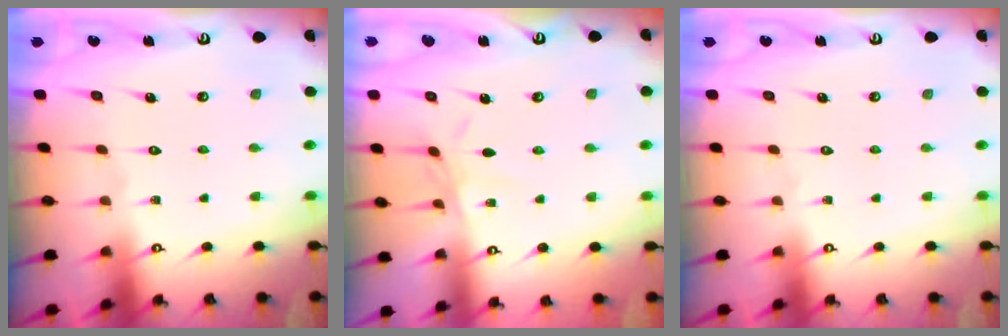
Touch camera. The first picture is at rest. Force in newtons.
{"total": 2.8, "press": 2.8, "slide": 0.2}
{"total": 0.0}